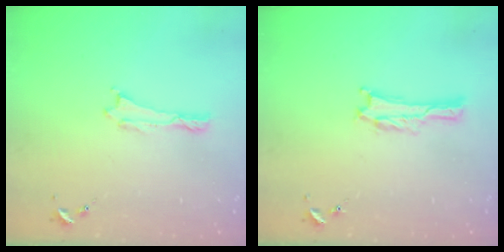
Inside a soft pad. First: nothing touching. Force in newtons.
{"total": 1.0, "press": 1.0, "slide": 0.1}